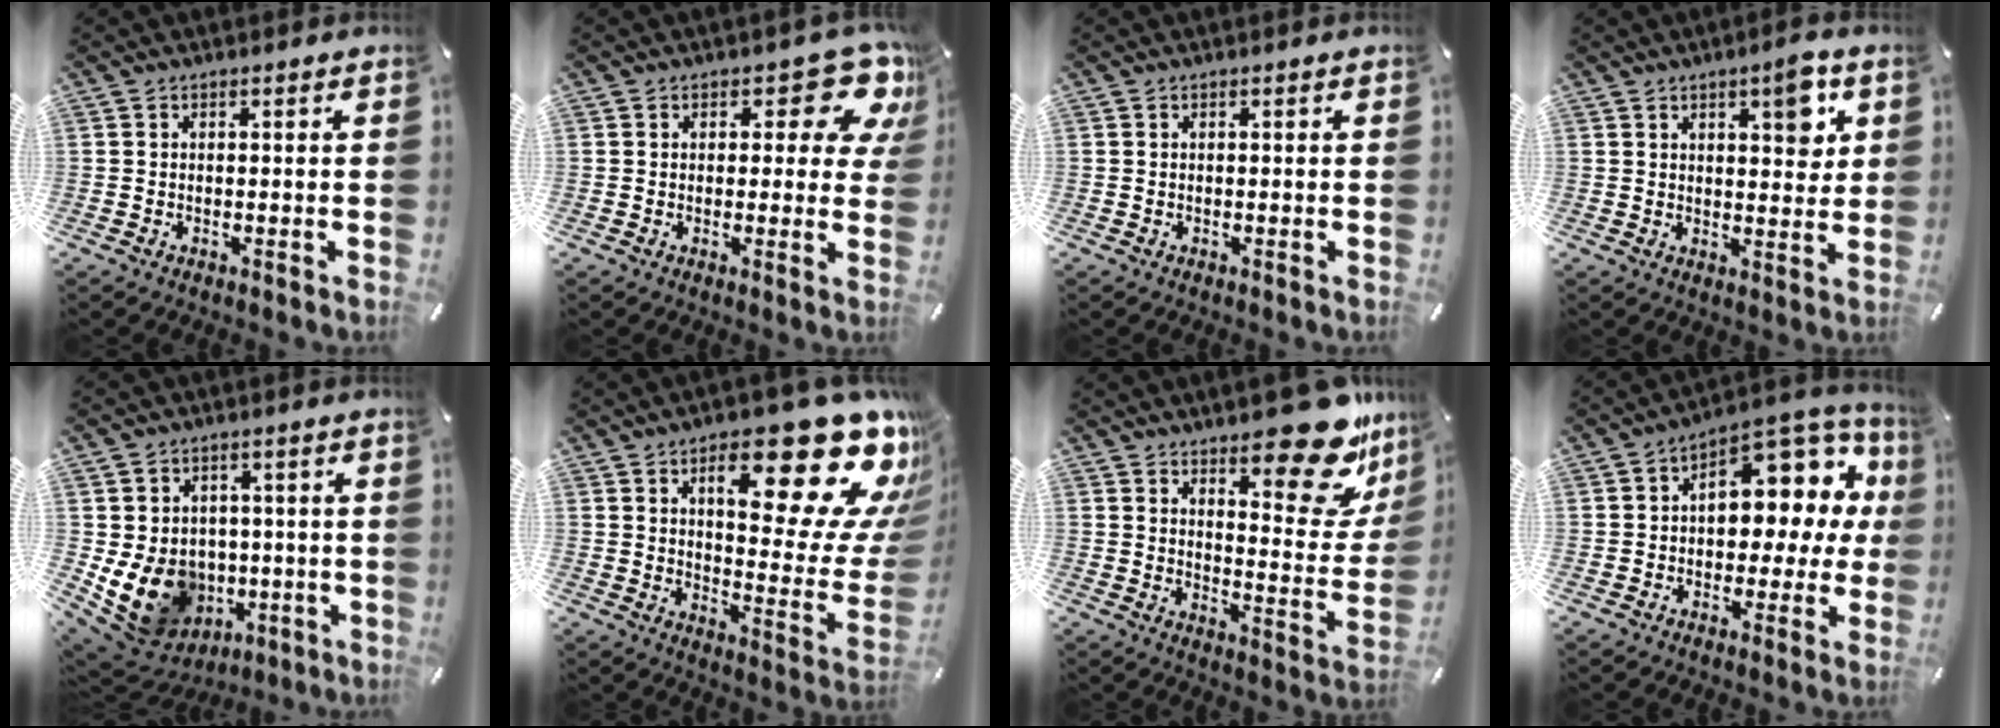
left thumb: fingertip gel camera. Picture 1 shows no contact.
{"total": 11.7, "force": [6.8, 5.1, 8.1], "torque": [-0.088, -0.043, 0.111]}
{"total": 0.0}
{"total": 7.6, "force": [4.0, 3.3, 5.5], "torque": [-0.059, -0.023, 0.060]}
{"total": 13.0, "force": [-2.0, 11.2, 6.2], "torque": [-0.135, -0.001, -0.025]}
{"total": 26.9, "force": [14.4, 10.6, 20.1], "torque": [-0.260, -0.106, 0.234]}
{"total": 20.3, "force": [14.2, 8.4, 11.8], "torque": [-0.128, -0.119, 0.234]}
{"total": 12.6, "force": [4.4, 8.0, 8.7], "torque": [-0.095, -0.047, 0.074]}